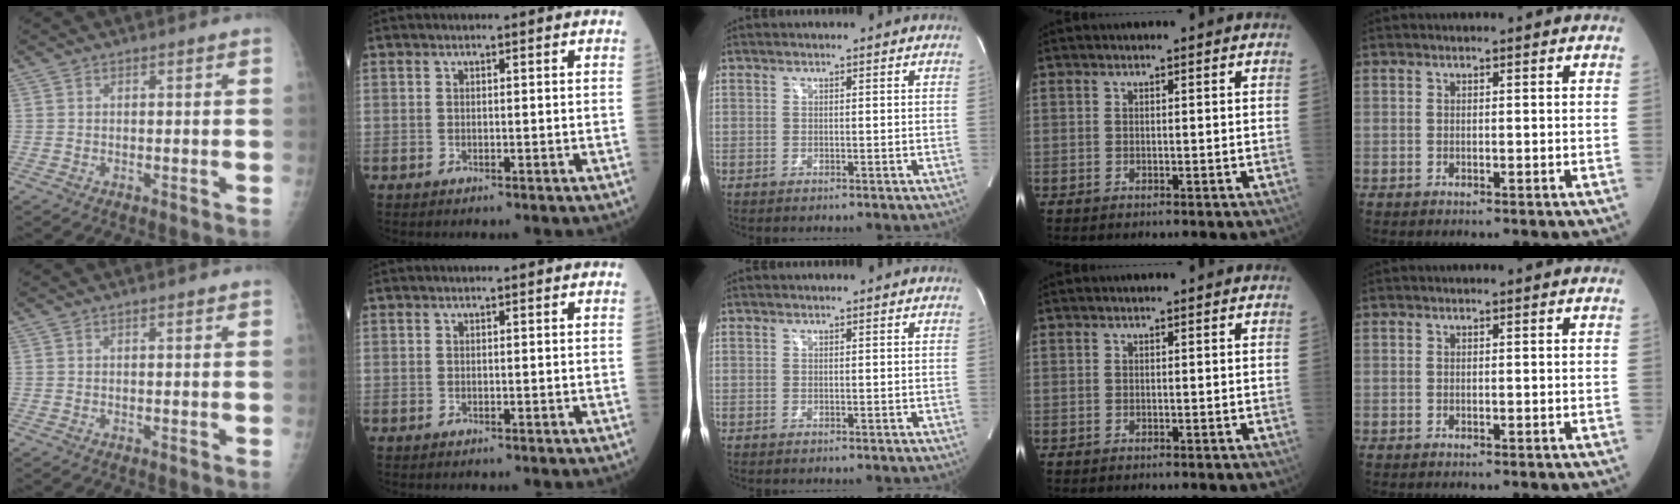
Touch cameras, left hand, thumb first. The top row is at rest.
{}